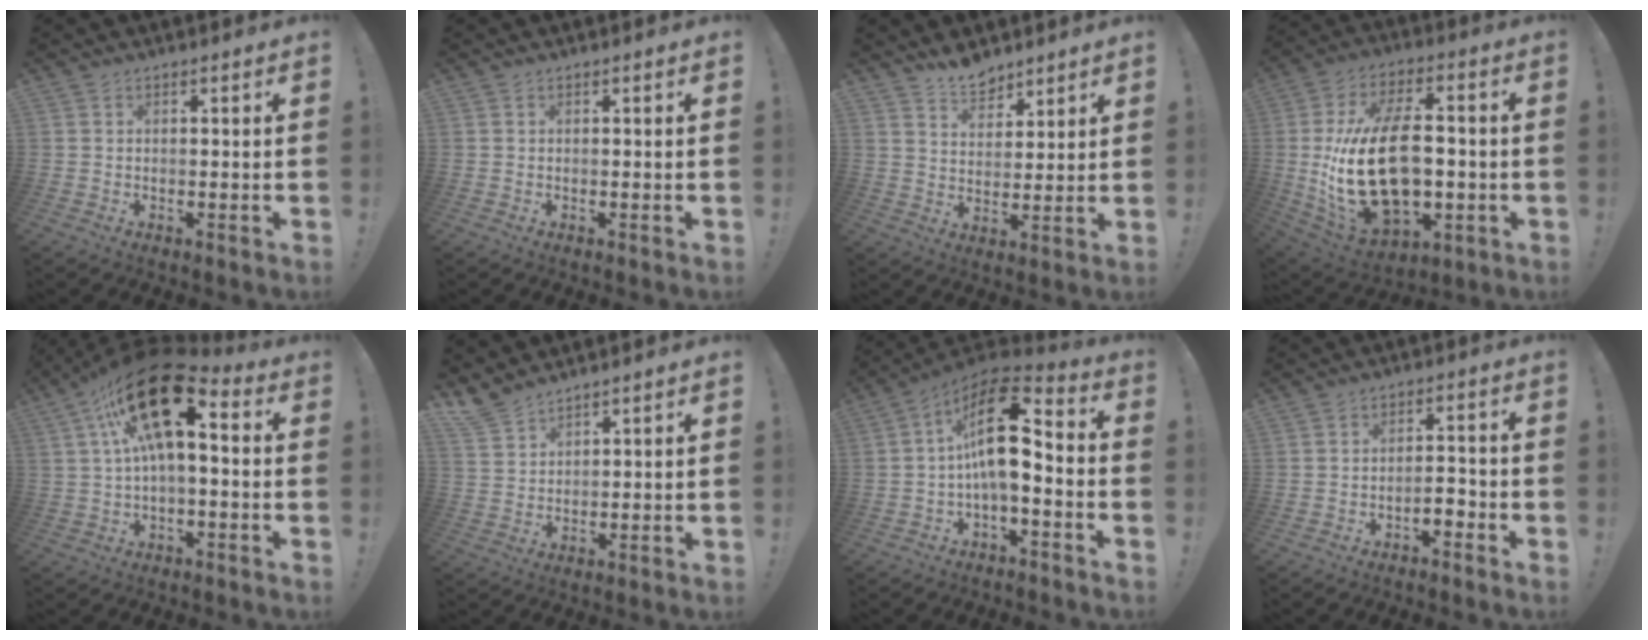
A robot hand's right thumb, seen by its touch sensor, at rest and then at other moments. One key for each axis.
{"total": 0.0}
{"total": 7.4, "fx": 6.5, "fy": 3.3, "fz": 1.5, "tx": -0.023, "ty": -0.049, "tz": 0.123}
{"total": 27.4, "fx": -2.1, "fy": 15.9, "fz": 22.3, "tx": -0.438, "ty": 0.011, "tz": -0.026}
{"total": 20.2, "fx": 6.2, "fy": 8.3, "fz": 17.4, "tx": -0.300, "ty": -0.028, "tz": 0.107}
{"total": 5.8, "fx": 5.1, "fy": 1.9, "fz": 1.8, "tx": -0.036, "ty": -0.030, "tz": 0.098}
{"total": 17.3, "fx": 2.1, "fy": 8.0, "fz": 15.2, "tx": -0.255, "ty": -0.008, "tz": 0.035}
{"total": 4.4, "fx": -2.8, "fy": 1.5, "fz": 3.0, "tx": -0.046, "ty": 0.005, "tz": -0.050}